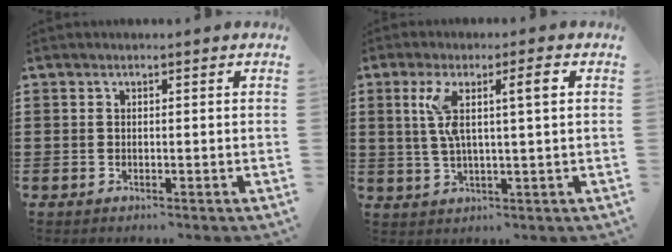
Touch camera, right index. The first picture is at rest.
{"total": 6.5, "force": [1.9, 0.8, 6.1], "torque": [-0.128, -0.002, 0.025]}